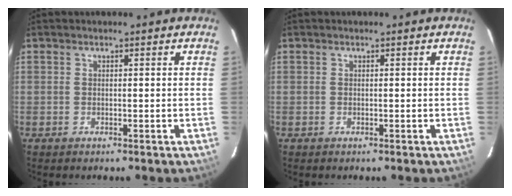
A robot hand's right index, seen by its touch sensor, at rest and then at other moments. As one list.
[{"total": 0.0}]